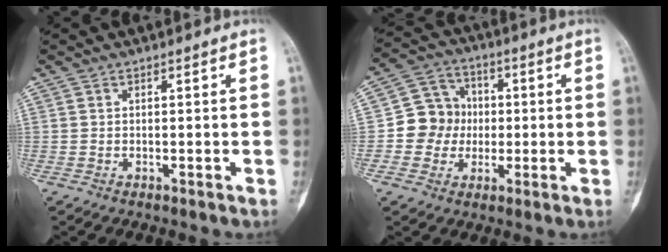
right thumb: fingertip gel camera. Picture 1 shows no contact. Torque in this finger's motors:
{"motor_torque": [0.77, 1.10, 0.21, -0.31, -0.01]}